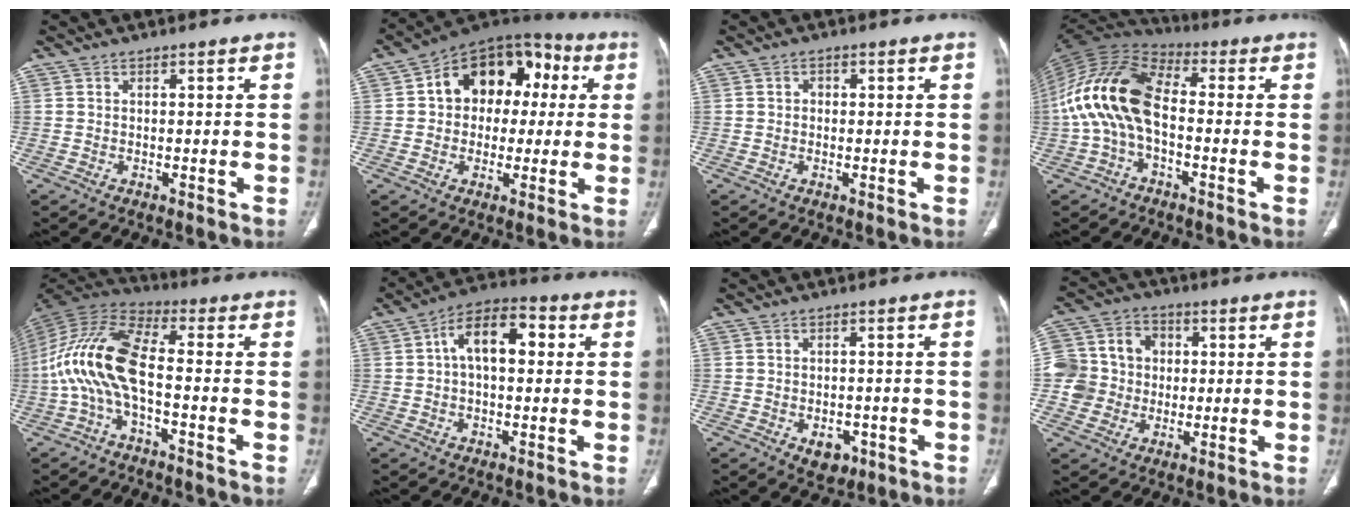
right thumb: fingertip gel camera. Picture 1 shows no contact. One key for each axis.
{"total": 16.5, "fx": 2.7, "fy": 12.0, "fz": 11.0, "tx": -0.108, "ty": 0.040, "tz": 0.031}
{"total": 1.2, "fx": 0.1, "fy": 1.0, "fz": 0.6, "tx": -0.004, "ty": 0.003, "tz": -0.002}
{"total": 16.4, "fx": -1.4, "fy": 9.2, "fz": 13.5, "tx": -0.268, "ty": 0.039, "tz": -0.037}
{"total": 13.7, "fx": -2.7, "fy": 5.2, "fz": 12.4, "tx": -0.265, "ty": 0.046, "tz": -0.064}
{"total": 10.9, "fx": 1.9, "fy": 5.9, "fz": 8.9, "tx": -0.139, "ty": 0.032, "tz": 0.022}
{"total": 4.2, "fx": -1.7, "fy": 3.0, "fz": 2.4, "tx": -0.017, "ty": 0.005, "tz": -0.013}
{"total": 12.1, "fx": 0.1, "fy": 11.2, "fz": 4.5, "tx": -0.063, "ty": 0.026, "tz": 0.002}